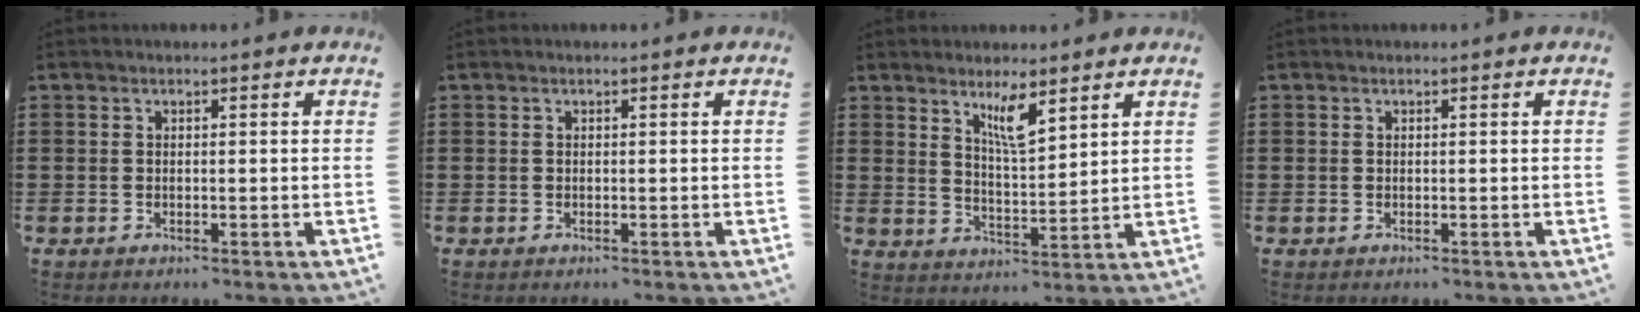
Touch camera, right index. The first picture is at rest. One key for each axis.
{"total": 0.0}
{"total": 5.7, "fx": 3.8, "fy": 1.1, "fz": 4.1, "tx": -0.073, "ty": -0.007, "tz": 0.061}
{"total": 0.0}